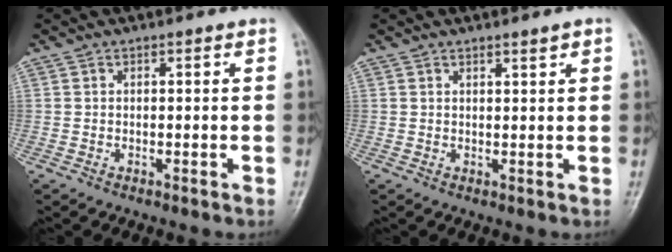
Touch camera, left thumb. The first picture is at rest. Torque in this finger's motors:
{"motor_torque": [-0.14, -0.05, -0.10, 0.21, 0.06]}